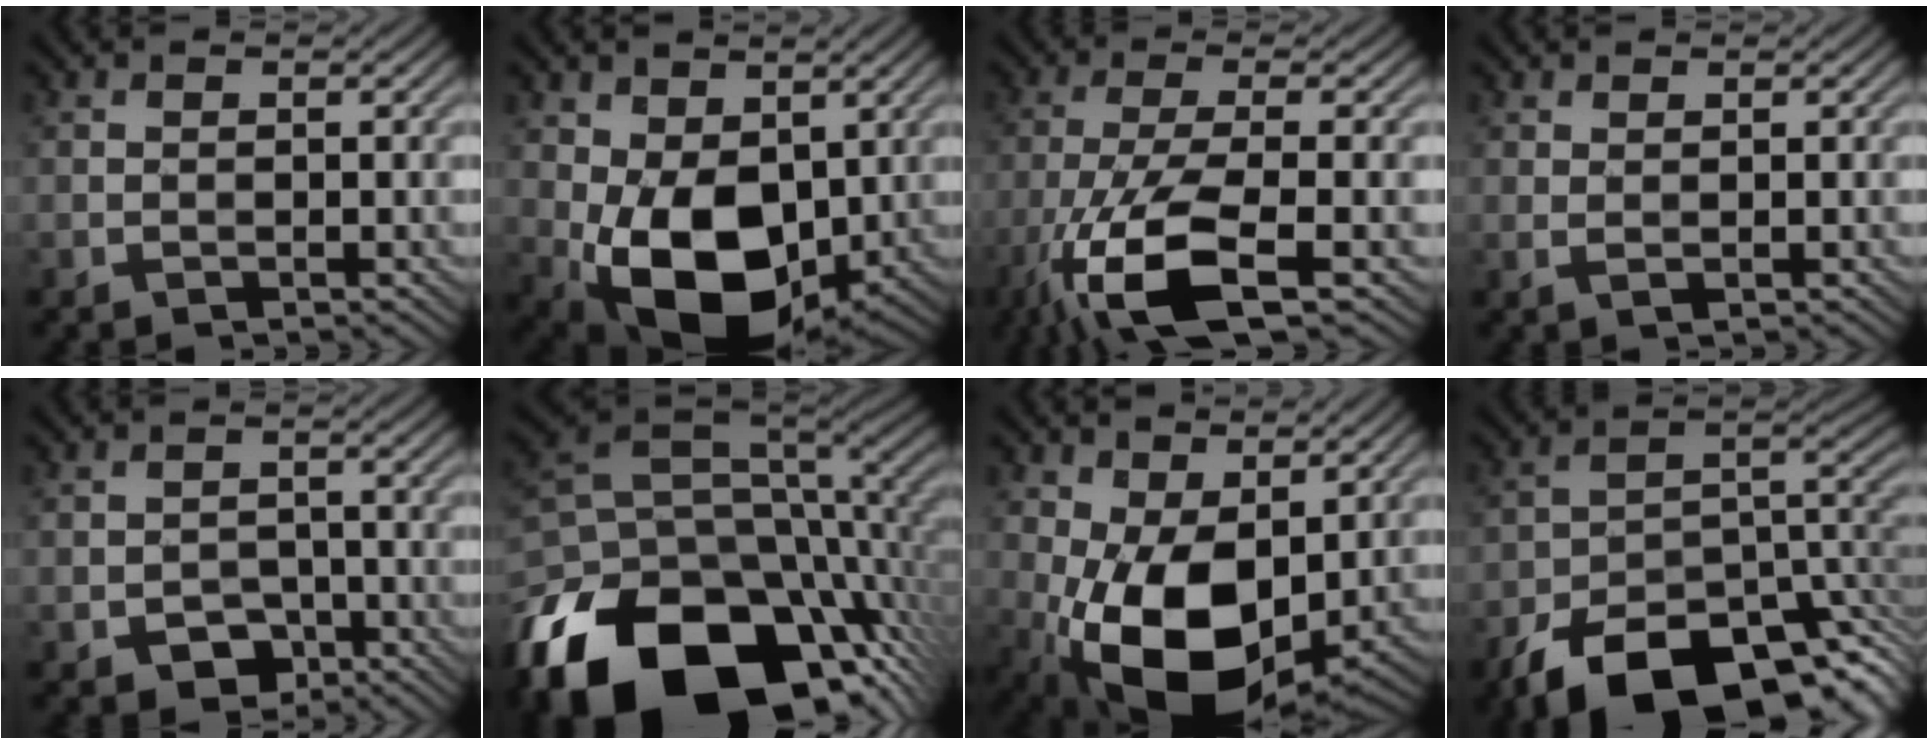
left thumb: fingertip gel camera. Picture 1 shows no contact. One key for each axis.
{"total": 12.6, "fx": 0.0, "fy": 8.3, "fz": 9.5, "tx": -0.196, "ty": -0.029, "tz": 0.005}
{"total": 11.8, "fx": -5.7, "fy": 3.1, "fz": 9.8, "tx": -0.203, "ty": -0.018, "tz": -0.113}
{"total": 1.0, "fx": 0.9, "fy": -0.2, "fz": 0.4, "tx": -0.014, "ty": 0.004, "tz": 0.017}
{"total": 3.3, "fx": -1.8, "fy": 2.3, "fz": 1.5, "tx": -0.023, "ty": -0.005, "tz": -0.034}
{"total": 20.1, "fx": -9.4, "fy": 11.7, "fz": 13.4, "tx": -0.321, "ty": -0.044, "tz": -0.132}
{"total": 14.4, "fx": -0.8, "fy": 8.8, "fz": 11.3, "tx": -0.224, "ty": -0.035, "tz": -0.003}
{"total": 16.4, "fx": -10.7, "fy": 7.8, "fz": 9.6, "tx": -0.165, "ty": -0.029, "tz": -0.168}